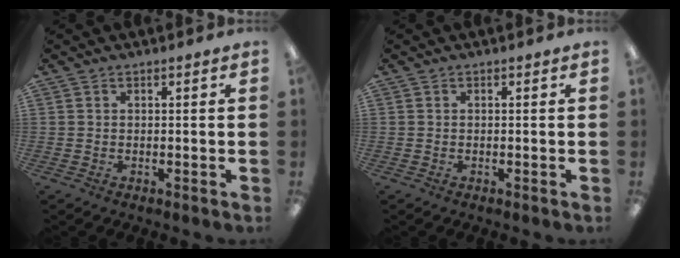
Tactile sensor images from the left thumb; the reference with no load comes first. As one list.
[{"total": 0.0}]